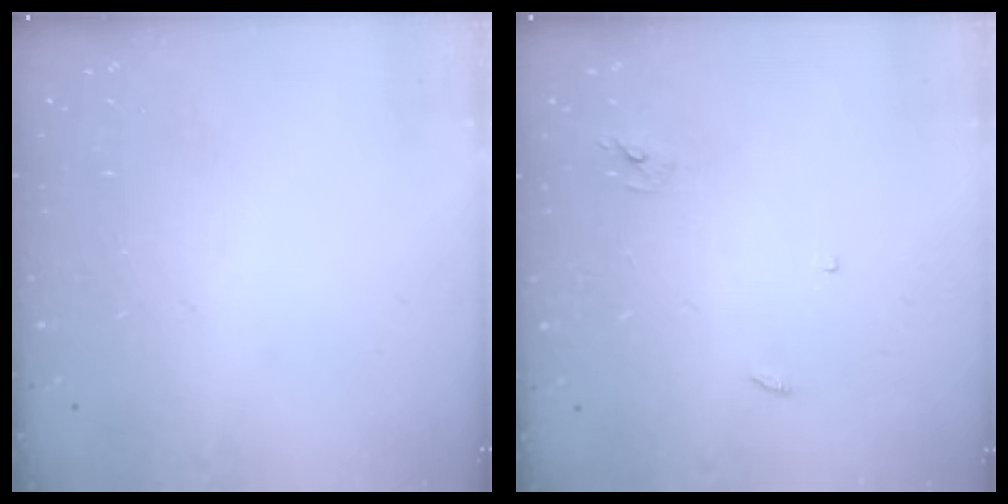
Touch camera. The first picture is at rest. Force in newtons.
{"total": 2.4, "press": 2.4, "slide": 0.1}